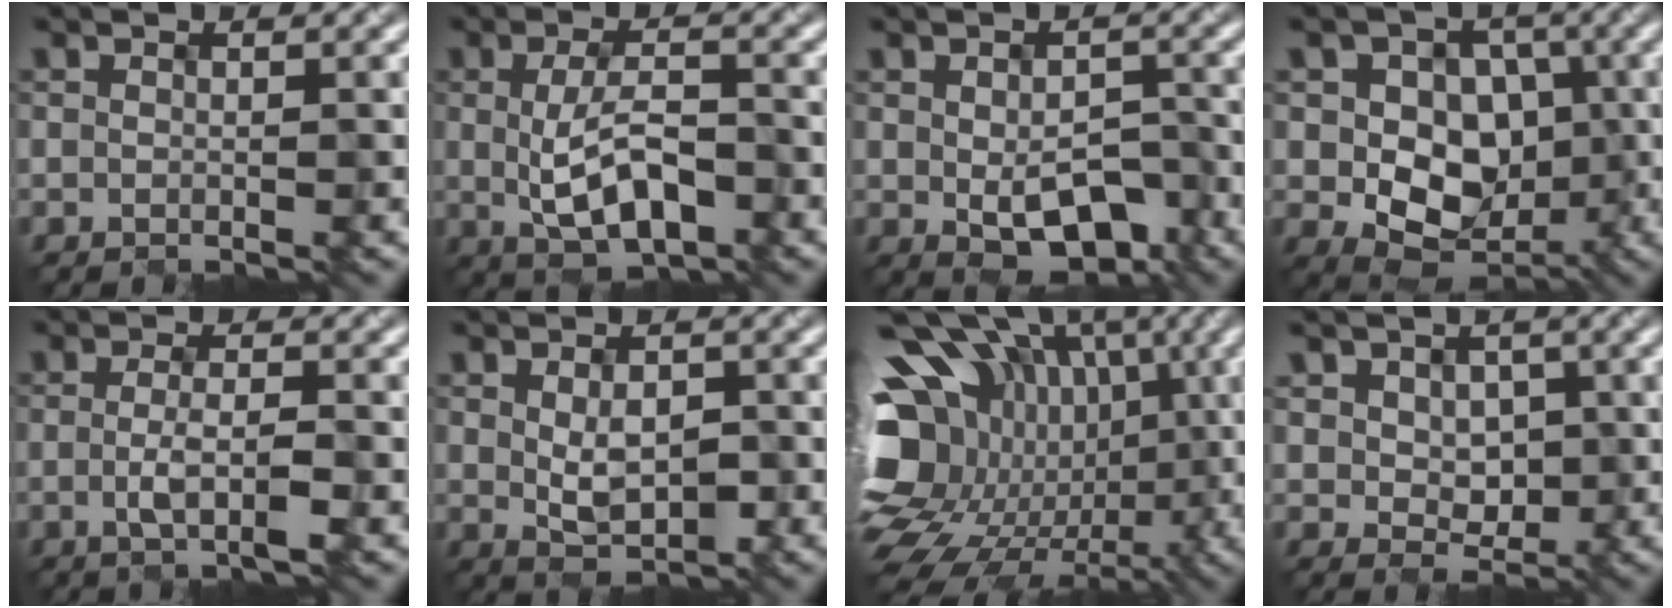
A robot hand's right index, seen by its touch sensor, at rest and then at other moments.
{"total": 5.0, "force": [-1.3, 2.1, 4.3], "torque": [-0.083, -0.005, -0.015]}
{"total": 5.5, "force": [-2.1, 3.0, 4.1], "torque": [-0.070, -0.019, -0.018]}
{"total": 7.5, "force": [-0.8, 6.0, 4.5], "torque": [-0.060, -0.006, -0.015]}
{"total": 2.6, "force": [-1.1, 0.4, 2.3], "torque": [-0.049, -0.006, -0.013]}
{"total": 3.1, "force": [-0.5, 1.7, 2.5], "torque": [-0.048, -0.003, 0.002]}
{"total": 17.8, "force": [-1.7, 13.8, 11.1], "torque": [-0.197, 0.020, -0.026]}
{"total": 2.8, "force": [0.4, 2.5, 1.3], "torque": [-0.039, -0.005, 0.018]}